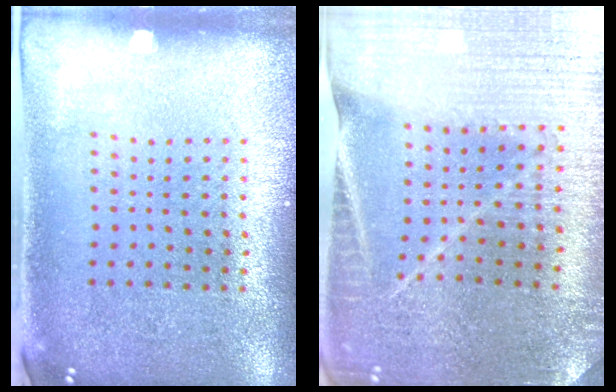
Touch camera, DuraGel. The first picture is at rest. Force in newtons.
{"total": 3.0, "press": 3.0, "slide": 0.2}